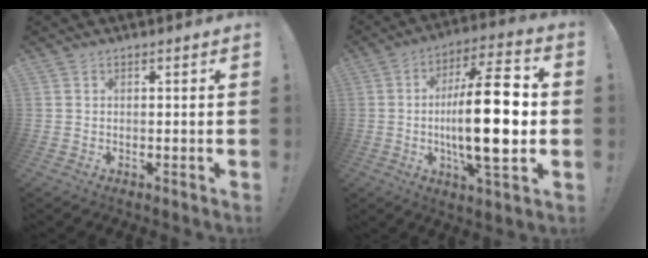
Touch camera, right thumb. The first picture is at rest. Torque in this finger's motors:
{"motor_torque": [2.09, 2.92, 2.30, -0.47, 0.36]}